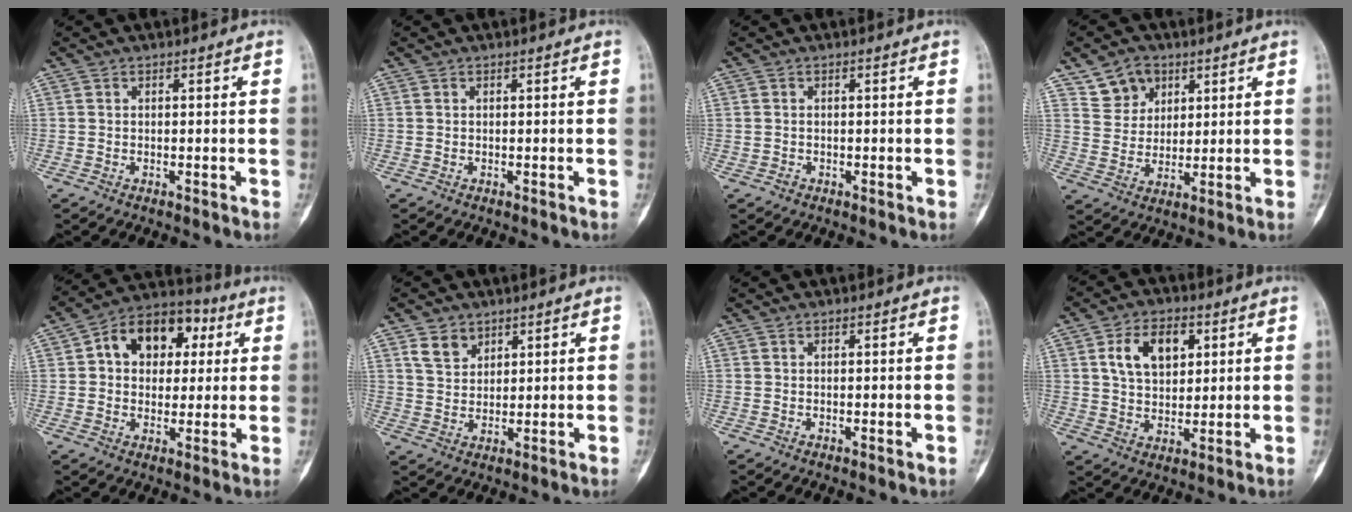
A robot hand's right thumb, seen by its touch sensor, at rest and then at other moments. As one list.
[{"total": 0.0}, {"total": 0.6, "force": [-0.3, 0.5, -0.2], "torque": [0.005, 0.005, -0.005]}, {"total": 7.6, "force": [4.4, 5.7, 2.3], "torque": [-0.013, -0.020, 0.085]}, {"total": 14.2, "force": [3.6, 10.2, 9.2], "torque": [-0.090, 0.019, 0.046]}, {"total": 5.0, "force": [3.1, 3.4, 1.8], "torque": [-0.016, -0.021, 0.065]}, {"total": 0.0}, {"total": 10.2, "force": [3.5, 6.5, 7.0], "torque": [-0.095, -0.006, 0.062]}]